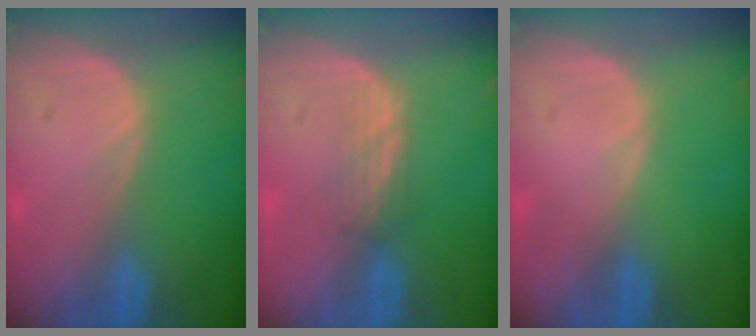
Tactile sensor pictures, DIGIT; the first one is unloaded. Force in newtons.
{"total": 2.4, "press": 2.3, "slide": 0.6}
{"total": 0.0}